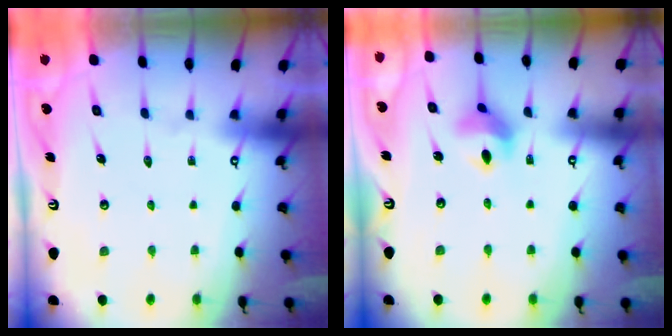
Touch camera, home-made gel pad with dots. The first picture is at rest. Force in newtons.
{"total": 7.6, "press": 7.6, "slide": 0.5}